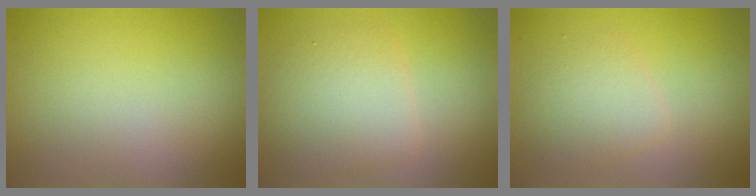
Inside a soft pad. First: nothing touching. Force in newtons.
{"total": 4.3, "press": 4.3, "slide": 0.1}
{"total": 2.7, "press": 2.7, "slide": 0.1}